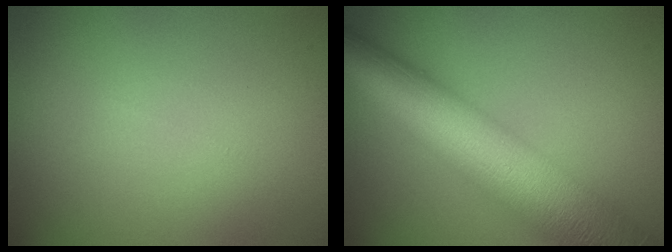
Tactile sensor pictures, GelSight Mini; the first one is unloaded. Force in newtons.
{"total": 13.6, "press": 13.6, "slide": 0.5}